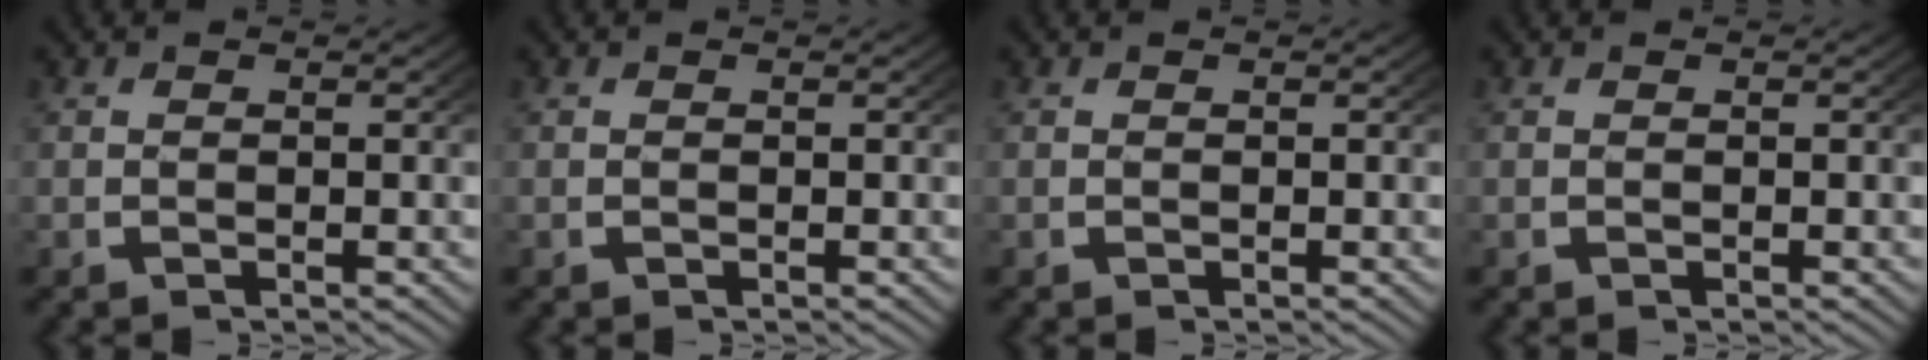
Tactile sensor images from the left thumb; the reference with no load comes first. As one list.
[{"total": 0.0}, {"total": 0.0}, {"total": 0.0}]